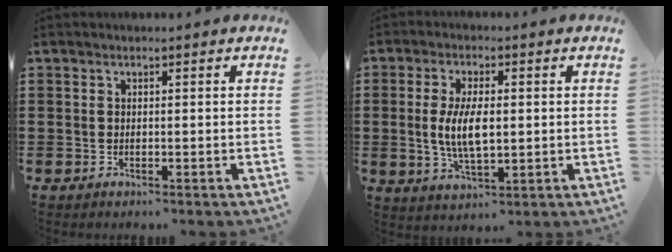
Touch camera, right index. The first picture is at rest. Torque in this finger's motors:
{"motor_torque": [0.76, 0.30, 0.30, 0.18]}